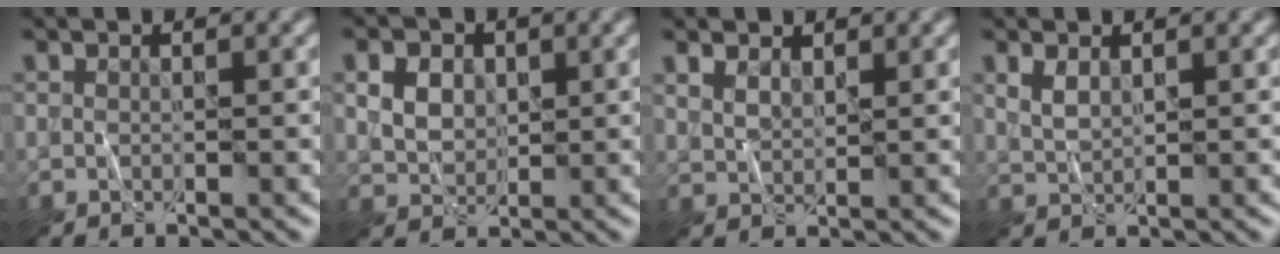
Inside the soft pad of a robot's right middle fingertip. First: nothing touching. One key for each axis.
{"total": 4.7, "fx": 1.8, "fy": 3.5, "fz": 2.5, "tx": -0.059, "ty": 0.012, "tz": 0.029}
{"total": 1.8, "fx": 1.3, "fy": 0.9, "fz": 0.9, "tx": -0.023, "ty": 0.000, "tz": 0.030}
{"total": 1.6, "fx": 0.9, "fy": 0.8, "fz": 1.0, "tx": -0.027, "ty": 0.001, "tz": 0.025}